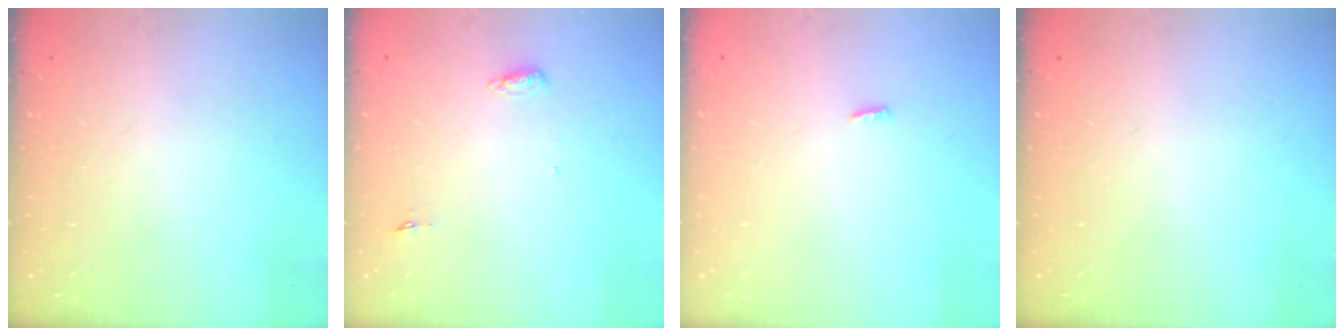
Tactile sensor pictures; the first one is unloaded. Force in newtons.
{"total": 4.7, "press": 4.5, "slide": 1.4}
{"total": 2.3, "press": 2.1, "slide": 0.8}
{"total": 0.0}